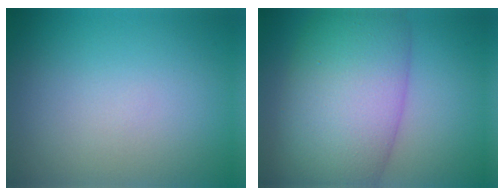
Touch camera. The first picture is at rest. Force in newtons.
{"total": 12.0, "press": 12.0, "slide": 0.5}